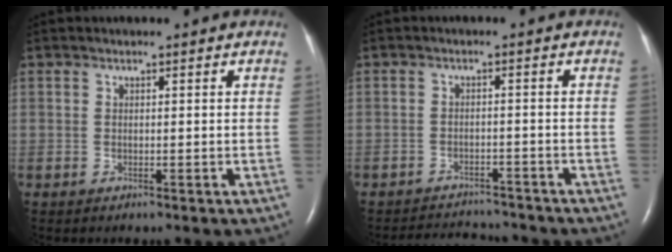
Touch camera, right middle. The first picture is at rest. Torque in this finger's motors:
{"motor_torque": [0.02, -0.10, 0.01, 0.02]}